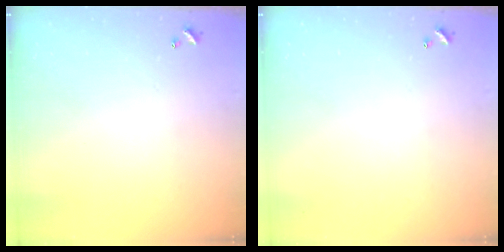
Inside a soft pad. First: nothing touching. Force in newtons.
{"total": 0.0}